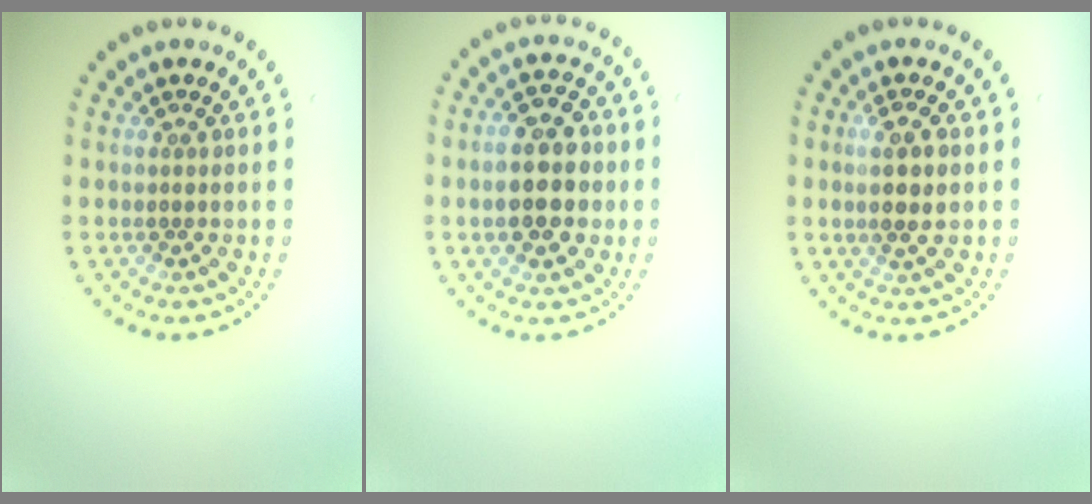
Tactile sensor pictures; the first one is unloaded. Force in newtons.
{"total": 4.7, "press": 4.7, "slide": 0.4}
{"total": 2.6, "press": 2.5, "slide": 0.8}